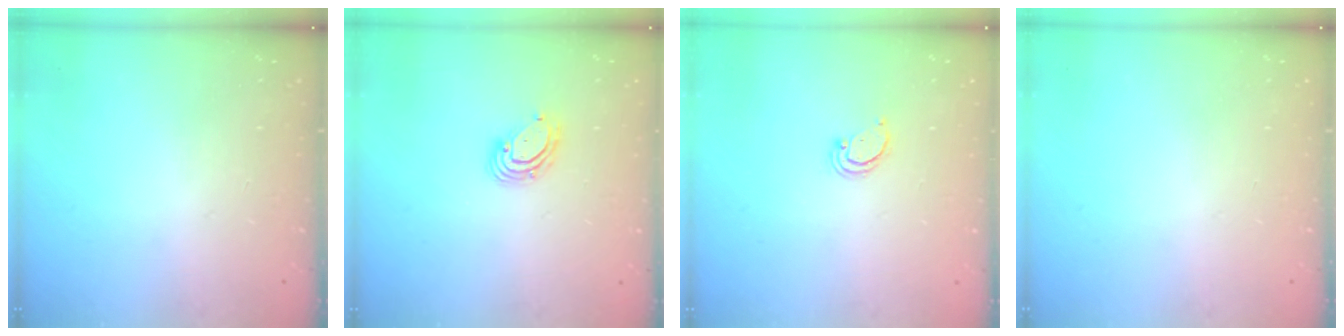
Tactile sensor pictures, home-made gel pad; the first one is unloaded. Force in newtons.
{"total": 5.6, "press": 5.6, "slide": 0.7}
{"total": 2.2, "press": 2.2, "slide": 0.2}
{"total": 0.0}